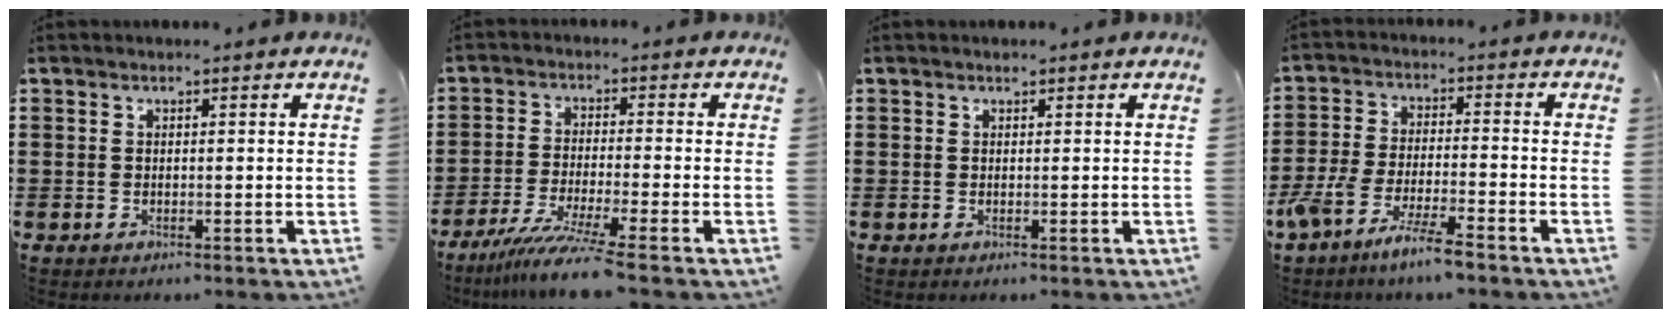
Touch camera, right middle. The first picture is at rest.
{"total": 6.8, "force": [-5.3, -0.7, 4.2], "torque": [-0.093, -0.026, -0.104]}
{"total": 0.6, "force": [0.4, 0.3, 0.1], "torque": [-0.003, 0.001, 0.008]}
{"total": 6.8, "force": [-5.7, 0.1, 3.7], "torque": [-0.092, -0.017, -0.112]}